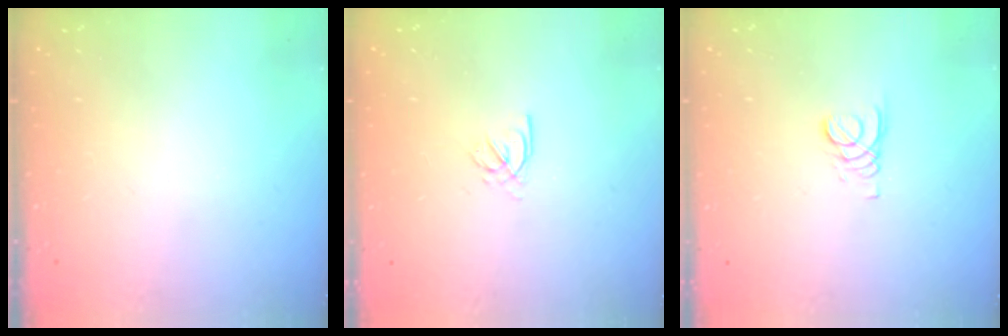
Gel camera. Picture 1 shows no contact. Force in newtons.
{"total": 2.2, "press": 2.2, "slide": 0.4}
{"total": 2.4, "press": 2.4, "slide": 0.2}